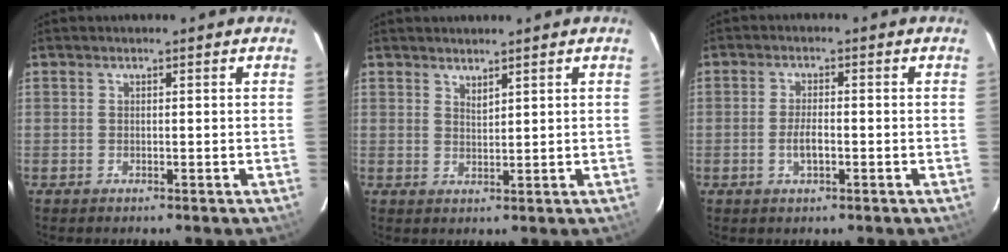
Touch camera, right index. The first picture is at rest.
{"total": 1.8, "force": [1.6, 0.3, 0.7], "torque": [-0.012, 0.000, 0.028]}
{"total": 3.3, "force": [-1.2, 1.1, 2.9], "torque": [-0.059, 0.001, -0.023]}